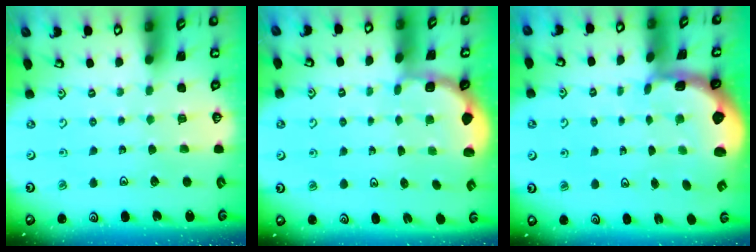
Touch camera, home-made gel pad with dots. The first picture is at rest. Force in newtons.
{"total": 1.9, "press": 1.8, "slide": 0.7}
{"total": 2.3, "press": 1.5, "slide": 1.8}